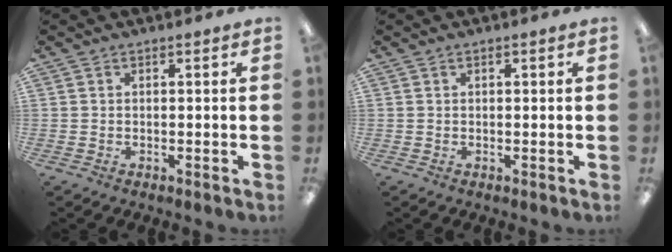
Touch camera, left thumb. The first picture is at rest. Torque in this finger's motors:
{"motor_torque": [-0.33, -0.19, -0.04, -0.09, -0.01]}